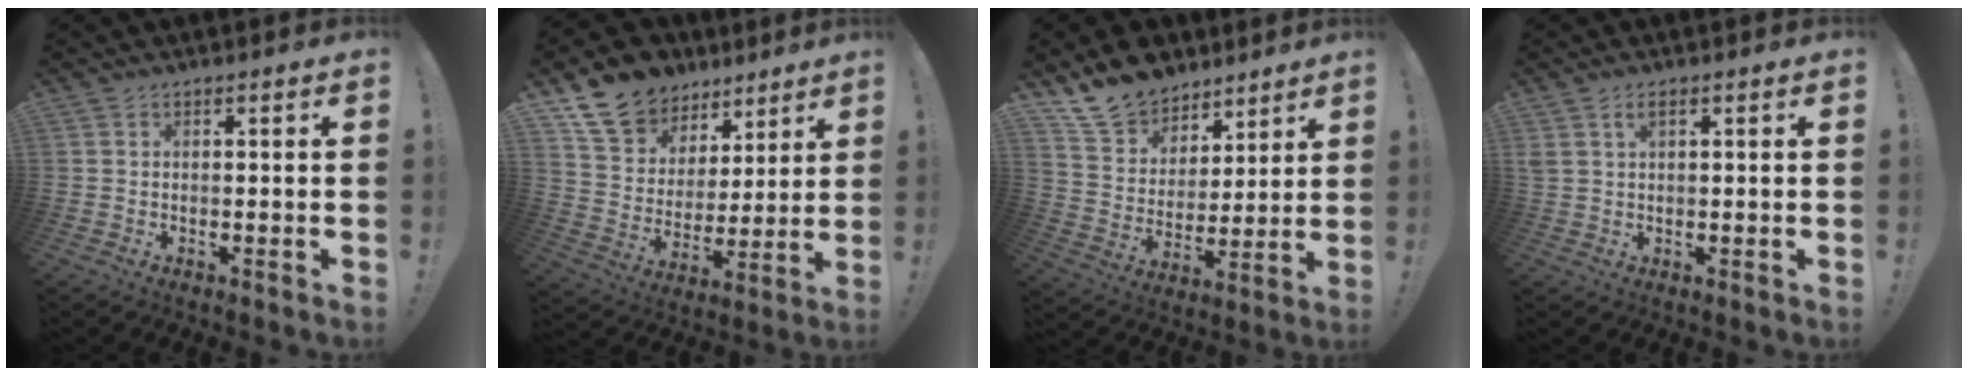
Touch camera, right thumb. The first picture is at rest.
{"total": 14.7, "force": [10.0, 10.0, 3.9], "torque": [-0.068, -0.064, 0.196]}
{"total": 14.2, "force": [11.3, 8.2, 2.8], "torque": [-0.064, -0.085, 0.221]}
{"total": 2.9, "force": [1.3, 1.5, 2.2], "torque": [-0.042, 0.003, 0.025]}